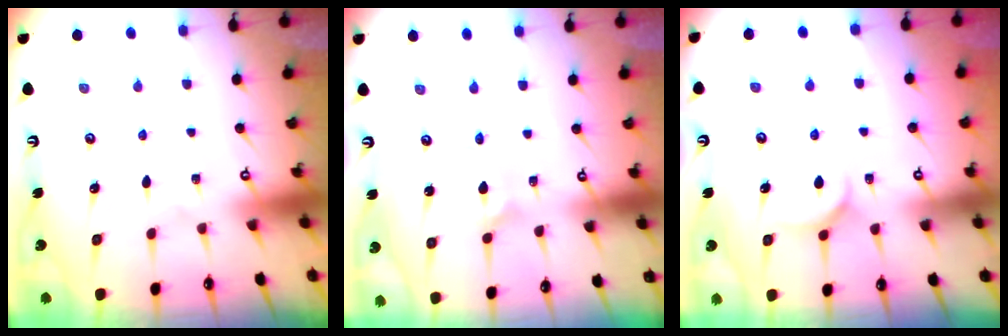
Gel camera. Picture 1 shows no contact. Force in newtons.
{"total": 1.6, "press": 1.5, "slide": 0.2}
{"total": 6.3, "press": 6.3, "slide": 0.6}